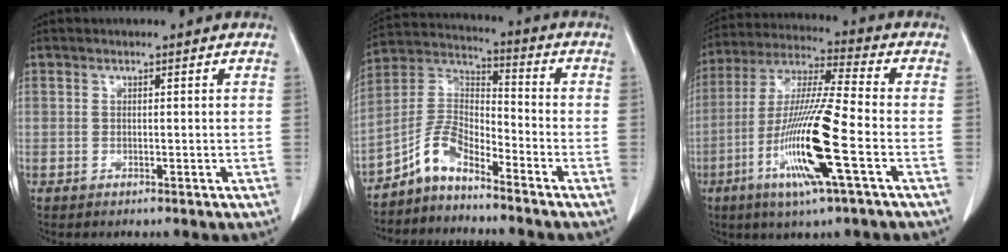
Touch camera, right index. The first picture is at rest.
{"total": 7.4, "force": [-5.8, 2.3, 3.9], "torque": [-0.087, 0.021, -0.120]}
{"total": 15.9, "force": [-5.4, 0.1, 14.9], "torque": [-0.304, -0.019, -0.105]}